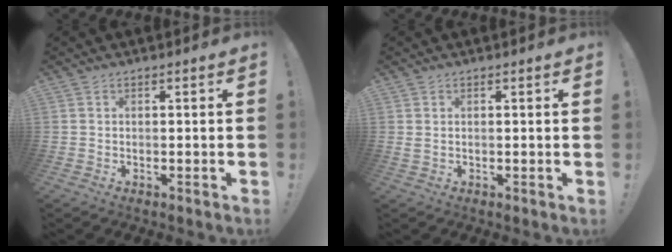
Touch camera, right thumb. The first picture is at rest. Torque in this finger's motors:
{"motor_torque": [-0.26, 0.12, 0.16, -0.01, -0.02]}